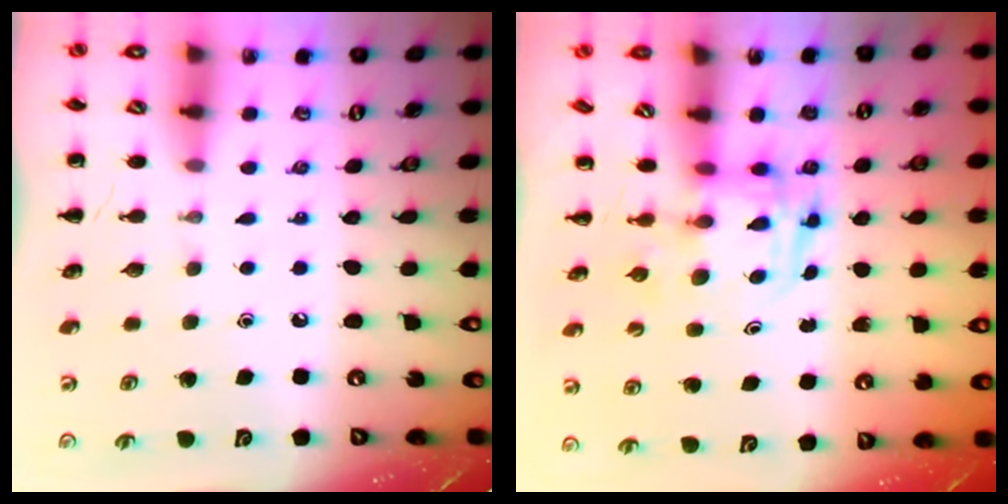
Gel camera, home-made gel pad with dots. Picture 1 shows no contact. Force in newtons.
{"total": 3.1, "press": 3.1, "slide": 0.5}